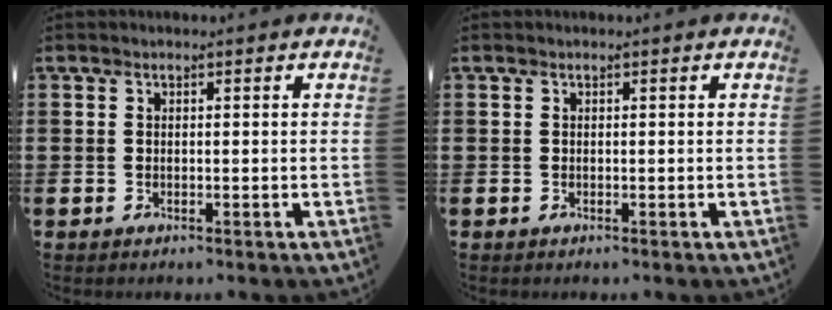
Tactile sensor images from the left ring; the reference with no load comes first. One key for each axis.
{"total": 0.0}